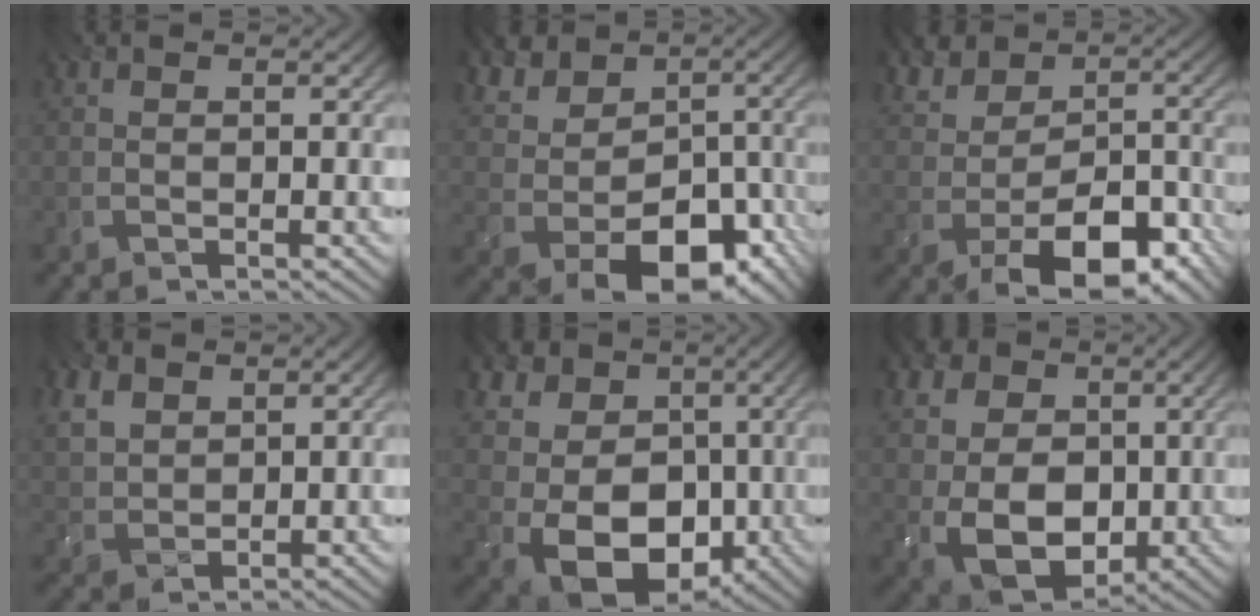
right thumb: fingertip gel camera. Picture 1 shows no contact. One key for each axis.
{"total": 12.3, "fx": -1.7, "fy": 9.2, "fz": 8.0, "tx": -0.143, "ty": -0.020, "tz": -0.005}
{"total": 10.7, "fx": -4.0, "fy": 6.6, "fz": 7.4, "tx": -0.105, "ty": -0.004, "tz": -0.072}
{"total": 4.9, "fx": 2.6, "fy": 3.2, "fz": 2.5, "tx": -0.083, "ty": -0.002, "tz": 0.056}
{"total": 15.1, "fx": -2.2, "fy": 12.0, "fz": 8.9, "tx": -0.190, "ty": -0.022, "tz": -0.033}
{"total": 14.5, "fx": 0.2, "fy": 11.3, "fz": 9.1, "tx": -0.219, "ty": 0.000, "tz": -0.003}